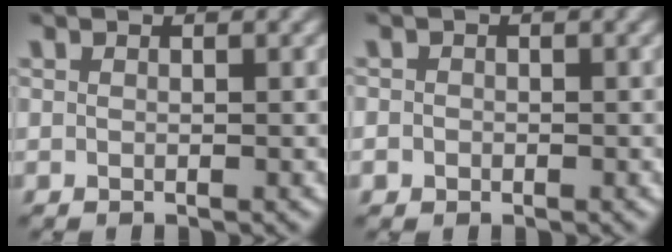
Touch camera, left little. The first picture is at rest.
{"total": 0.9, "force": [-0.2, 0.9, 0.2], "torque": [0.007, -0.006, -0.005]}